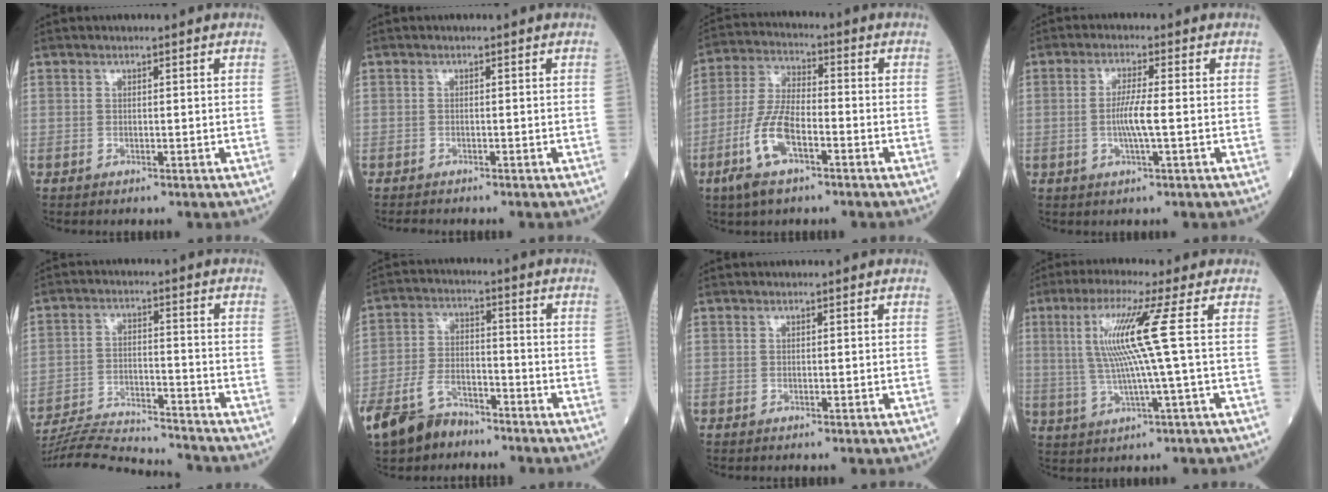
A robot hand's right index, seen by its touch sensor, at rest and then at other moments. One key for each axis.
{"total": 1.0, "fx": -0.9, "fy": 0.4, "fz": 0.0, "tx": -0.009, "ty": -0.004, "tz": -0.016}
{"total": 9.2, "fx": -4.2, "fy": 2.9, "fz": 7.6, "tx": -0.174, "ty": -0.004, "tz": -0.085}
{"total": 4.4, "fx": -0.6, "fy": -0.1, "fz": 4.4, "tx": -0.088, "ty": -0.004, "tz": -0.013}
{"total": 16.5, "fx": -16.0, "fy": 0.4, "fz": 4.0, "tx": -0.080, "ty": -0.007, "tz": -0.246}
{"total": 10.8, "fx": -8.3, "fy": 5.2, "fz": 4.6, "tx": -0.097, "ty": -0.012, "tz": -0.151}
{"total": 0.0}
{"total": 9.4, "fx": 1.7, "fy": -1.9, "fz": 9.0, "tx": -0.179, "ty": 0.008, "tz": 0.038}